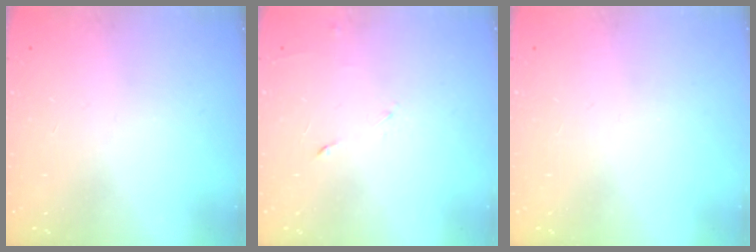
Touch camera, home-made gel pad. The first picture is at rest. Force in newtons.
{"total": 3.9, "press": 3.8, "slide": 0.8}
{"total": 0.0}